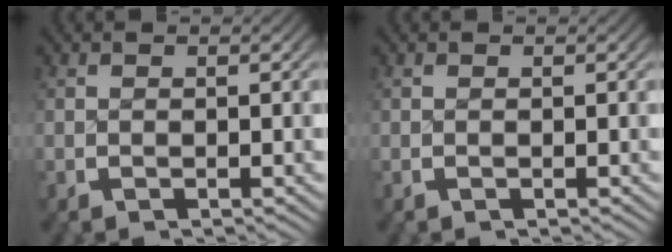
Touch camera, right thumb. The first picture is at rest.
{"total": 0.0}